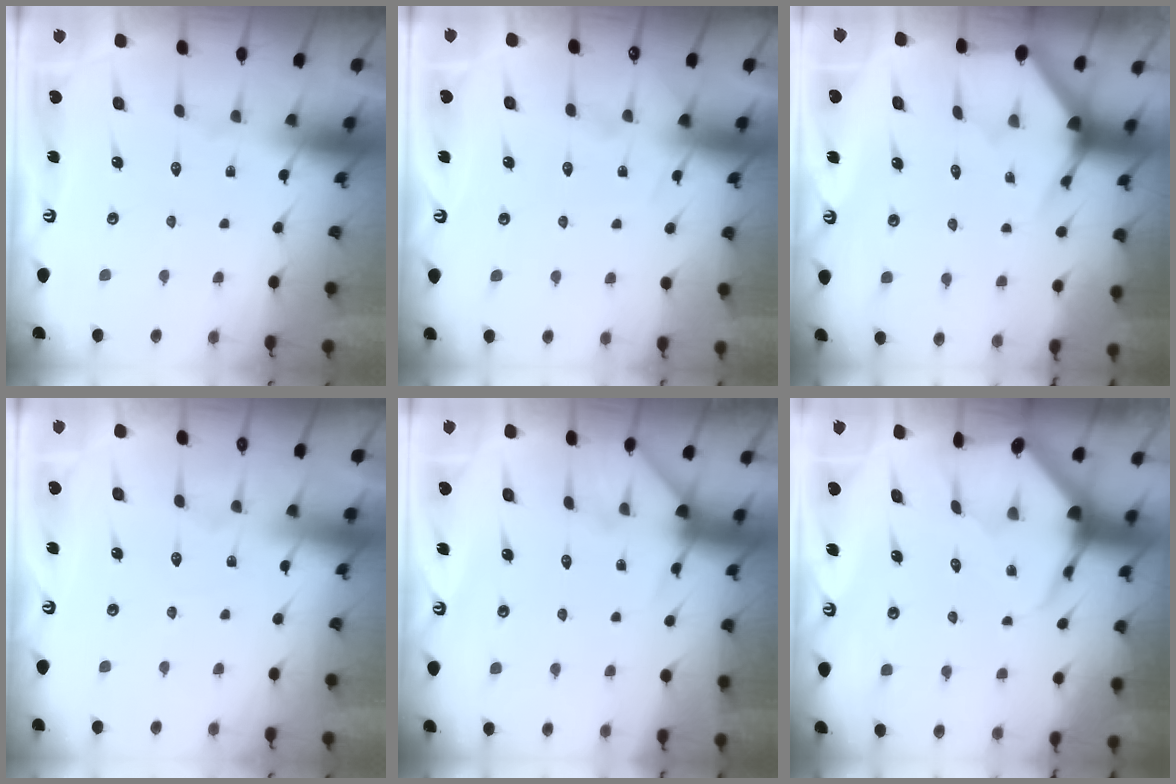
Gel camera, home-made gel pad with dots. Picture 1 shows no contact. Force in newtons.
{"total": 4.5, "press": 4.5, "slide": 0.6}
{"total": 3.6, "press": 3.6, "slide": 0.2}
{"total": 2.5, "press": 2.5, "slide": 0.3}
{"total": 4.1, "press": 4.0, "slide": 0.5}
{"total": 4.8, "press": 4.8, "slide": 0.5}